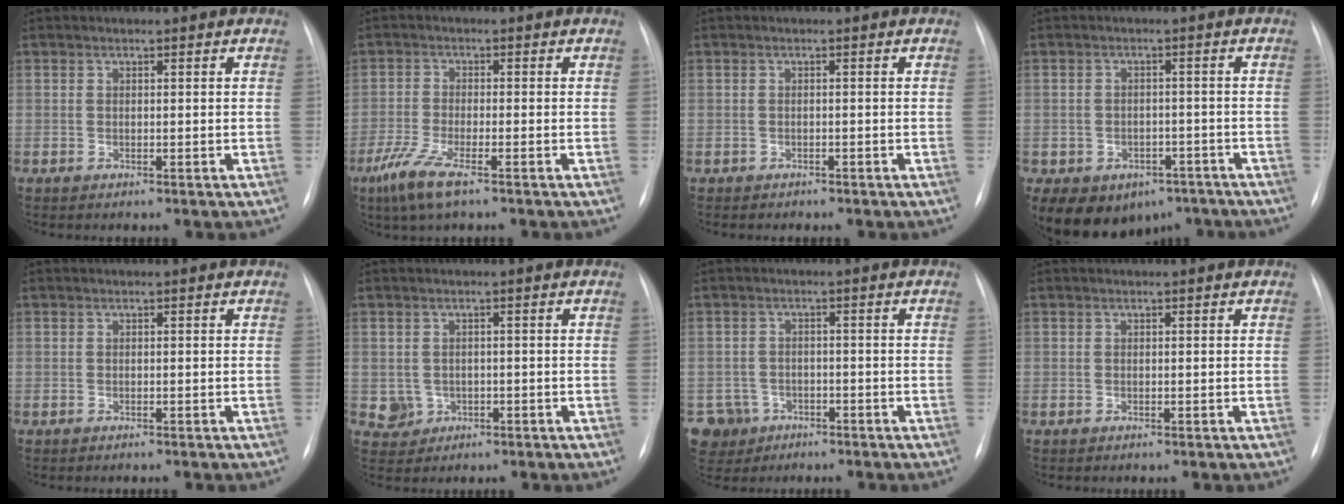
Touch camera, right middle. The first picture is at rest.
{"total": 6.0, "force": [-3.8, 0.9, 4.6], "torque": [-0.109, -0.017, -0.072]}
{"total": 1.2, "force": [-1.0, 0.7, 0.2], "torque": [-0.009, 0.001, -0.012]}
{"total": 12.1, "force": [-7.4, 8.5, 4.2], "torque": [-0.086, 0.012, -0.090]}
{"total": 0.0}
{"total": 3.2, "force": [-0.7, 3.1, 0.7], "torque": [-0.007, 0.003, -0.003]}
{"total": 5.9, "force": [-3.3, 5.0, 0.0], "torque": [-0.003, 0.007, -0.050]}
{"total": 0.0}